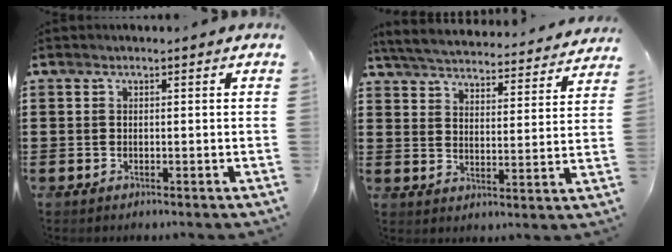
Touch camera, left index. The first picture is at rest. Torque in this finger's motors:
{"motor_torque": [1.33, -0.81, 0.42, 0.09]}